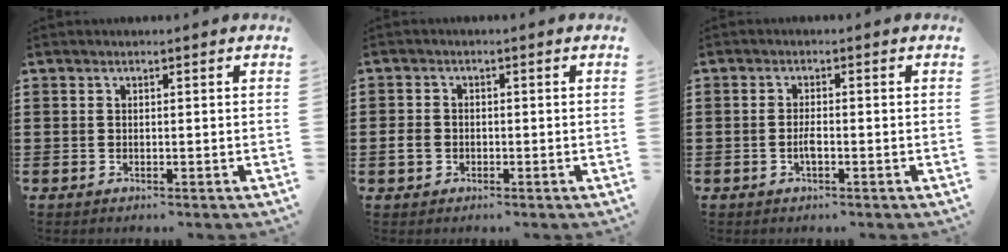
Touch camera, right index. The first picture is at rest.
{"total": 2.5, "force": [-0.6, 2.0, 1.3], "torque": [-0.036, 0.001, -0.014]}
{"total": 2.2, "force": [-0.7, 0.6, 2.0], "torque": [-0.045, 0.000, -0.015]}